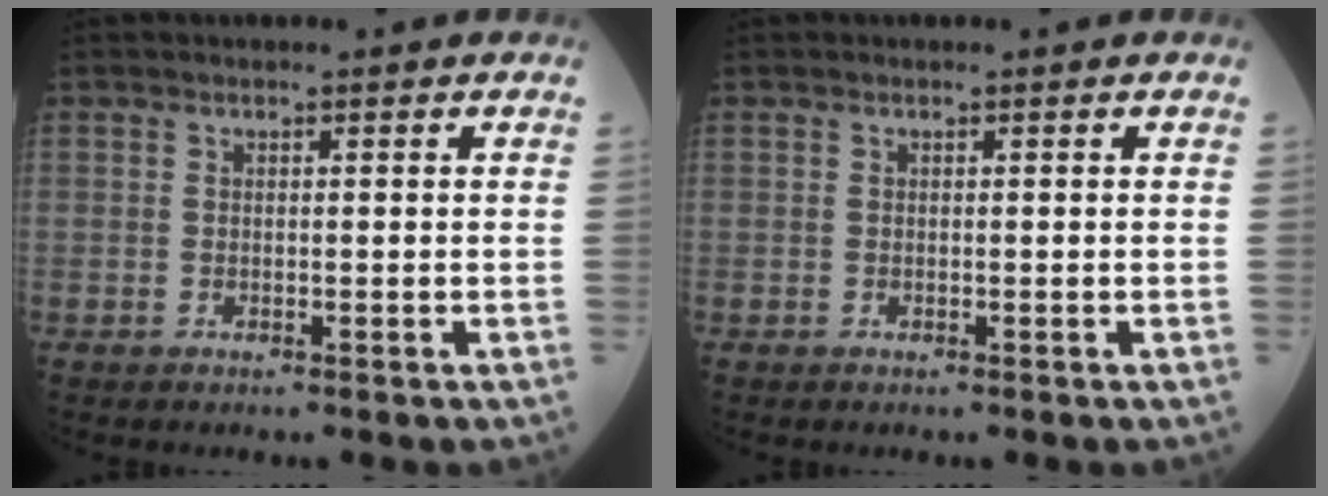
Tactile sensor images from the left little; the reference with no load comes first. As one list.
[{"total": 0.0}]